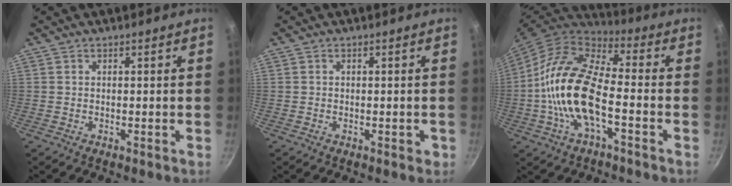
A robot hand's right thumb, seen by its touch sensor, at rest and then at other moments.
{"total": 1.2, "force": [-0.4, 0.9, 0.8], "torque": [-0.005, 0.004, -0.006]}
{"total": 17.6, "force": [-3.6, 7.8, 15.4], "torque": [-0.286, 0.035, -0.084]}